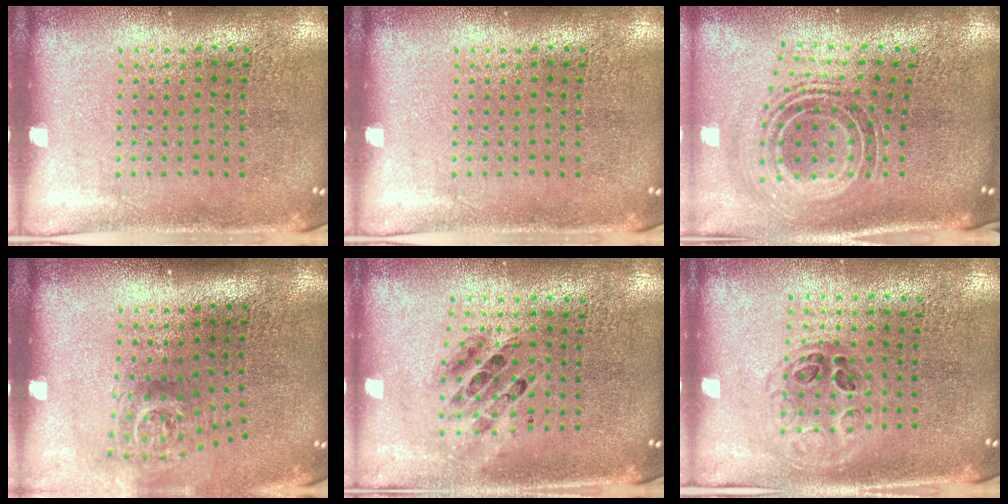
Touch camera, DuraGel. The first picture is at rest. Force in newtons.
{"total": 0.0}
{"total": 1.5, "press": 1.2, "slide": 0.9}
{"total": 1.8, "press": 1.2, "slide": 1.3}
{"total": 0.7, "press": 0.6, "slide": 0.2}
{"total": 1.1, "press": 1.0, "slide": 0.4}